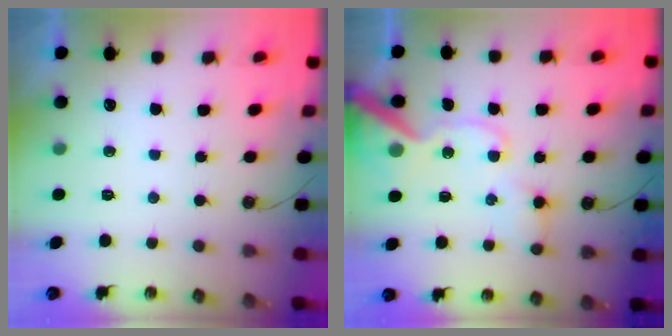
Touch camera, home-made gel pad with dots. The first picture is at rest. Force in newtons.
{"total": 15.5, "press": 15.3, "slide": 2.1}